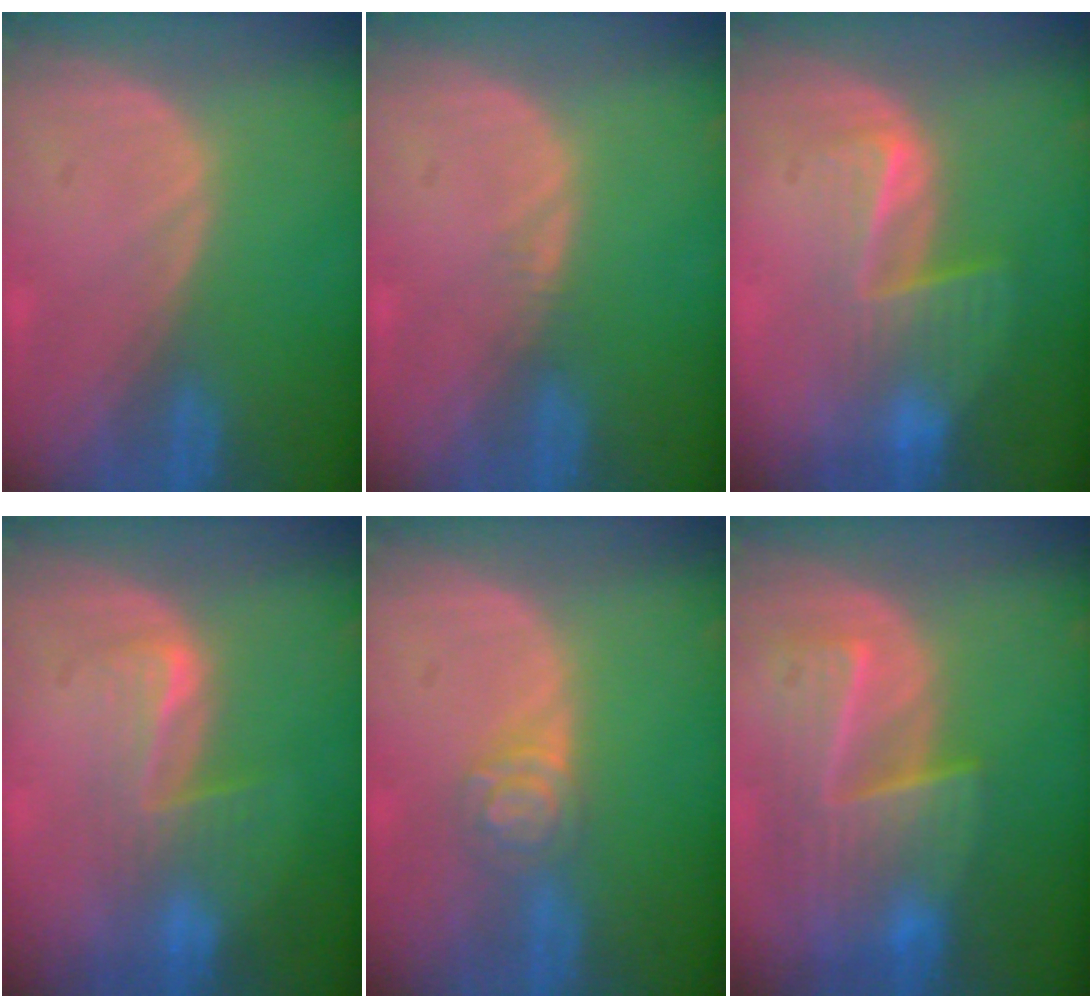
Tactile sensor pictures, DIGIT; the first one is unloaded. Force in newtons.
{"total": 0.8, "press": 0.8, "slide": 0.1}
{"total": 6.9, "press": 6.0, "slide": 3.5}
{"total": 4.6, "press": 4.4, "slide": 1.4}
{"total": 4.3, "press": 3.9, "slide": 1.9}
{"total": 8.9, "press": 8.1, "slide": 3.7}